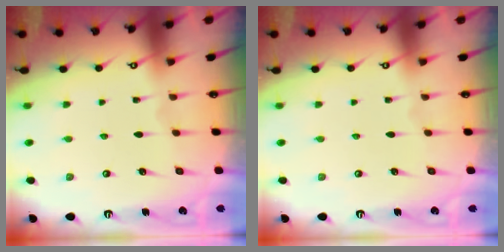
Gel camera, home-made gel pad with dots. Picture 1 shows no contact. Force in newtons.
{"total": 0.0}